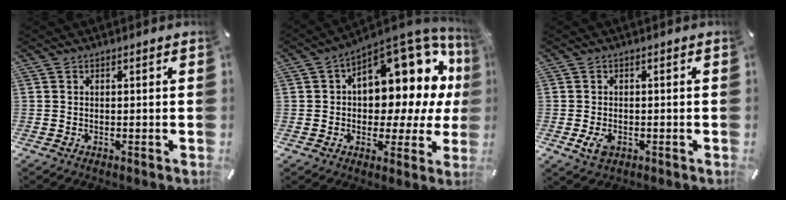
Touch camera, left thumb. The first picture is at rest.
{"total": 16.3, "force": [7.7, 9.3, 11.0], "torque": [-0.129, -0.080, 0.126]}
{"total": 3.4, "force": [-1.2, 2.3, 2.3], "torque": [-0.060, -0.001, -0.025]}